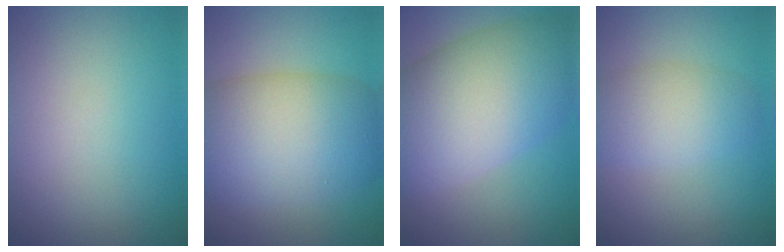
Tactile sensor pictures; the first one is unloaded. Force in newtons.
{"total": 10.9, "press": 10.9, "slide": 0.4}
{"total": 12.1, "press": 12.1, "slide": 0.8}
{"total": 2.7, "press": 2.7, "slide": 0.3}